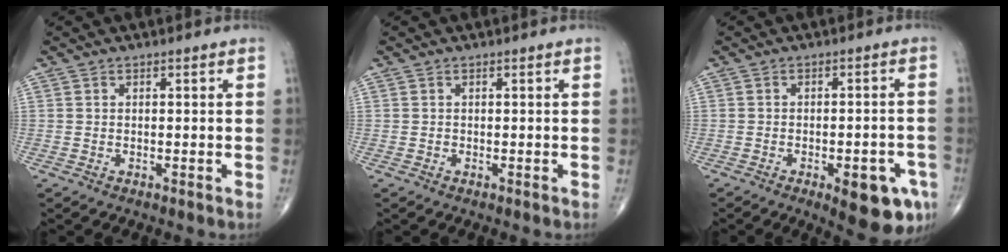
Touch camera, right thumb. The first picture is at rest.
{"total": 0.0}
{"total": 10.7, "force": [-4.8, 3.9, 8.7], "torque": [-0.090, 0.014, -0.053]}